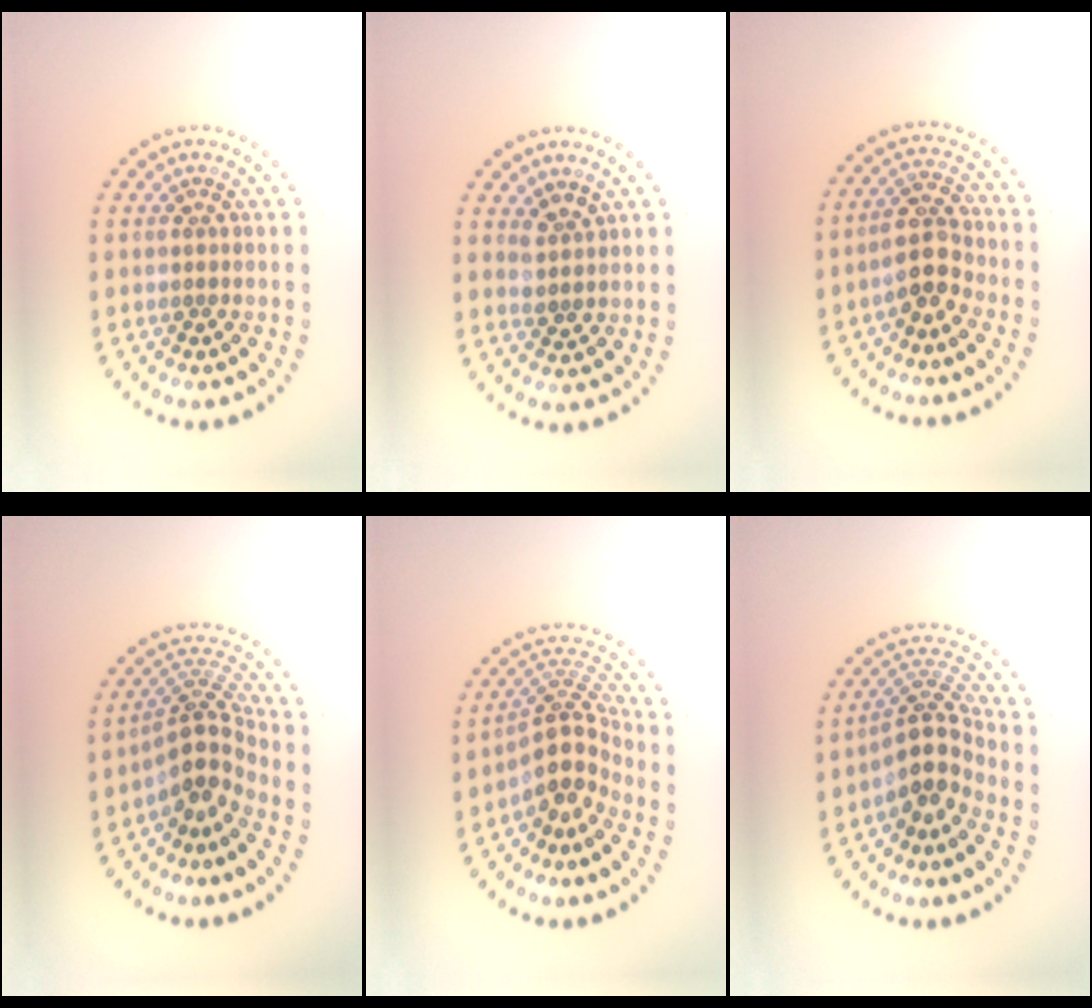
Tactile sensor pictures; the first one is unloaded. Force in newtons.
{"total": 1.5, "press": 1.3, "slide": 0.7}
{"total": 3.2, "press": 3.0, "slide": 1.2}
{"total": 3.9, "press": 2.7, "slide": 2.8}
{"total": 4.3, "press": 3.0, "slide": 3.0}
{"total": 3.9, "press": 2.8, "slide": 2.7}